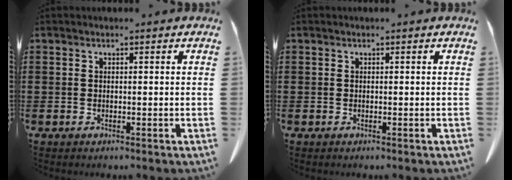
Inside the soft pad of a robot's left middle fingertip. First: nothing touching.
{"total": 0.0}